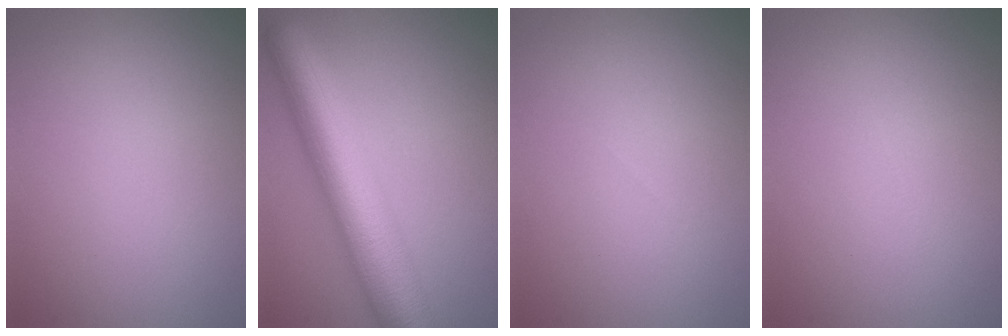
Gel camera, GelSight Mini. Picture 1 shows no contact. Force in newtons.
{"total": 9.5, "press": 9.5, "slide": 0.2}
{"total": 0.0}
{"total": 0.0}